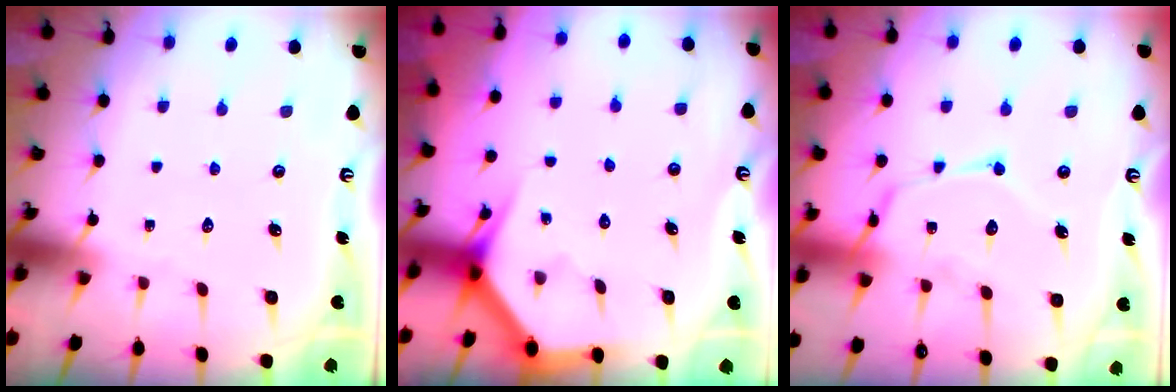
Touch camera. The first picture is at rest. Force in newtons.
{"total": 3.4, "press": 3.4, "slide": 0.3}
{"total": 14.4, "press": 14.4, "slide": 1.2}